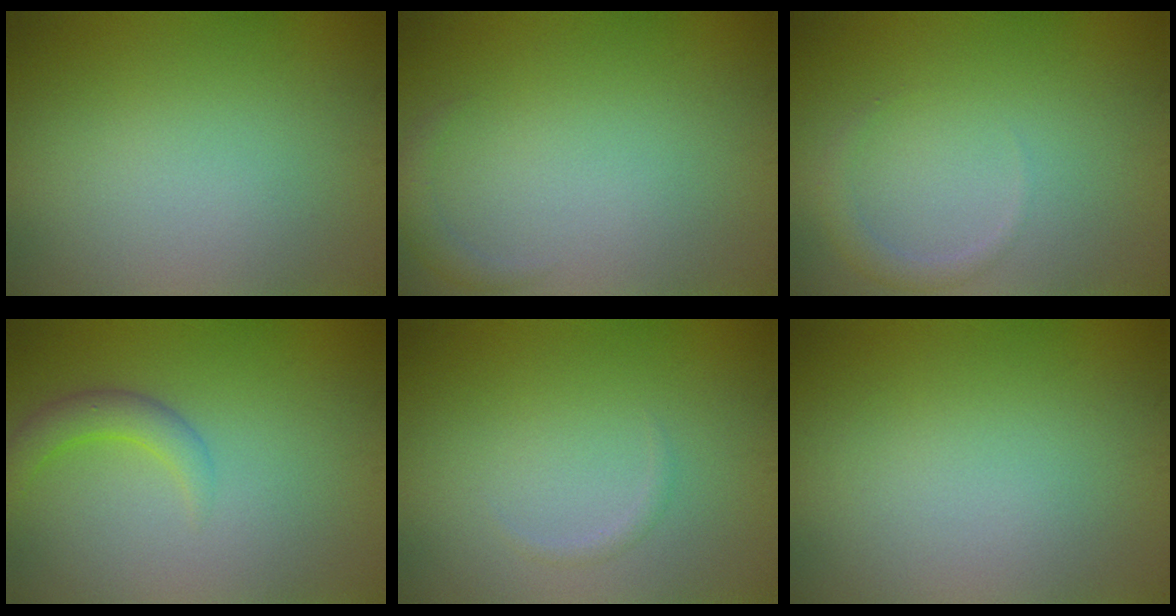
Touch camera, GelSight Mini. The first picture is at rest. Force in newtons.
{"total": 1.1, "press": 1.1, "slide": 0.1}
{"total": 1.3, "press": 1.3, "slide": 0.1}
{"total": 2.3, "press": 2.3, "slide": 0.2}
{"total": 0.7, "press": 0.7, "slide": 0.0}
{"total": 0.0}